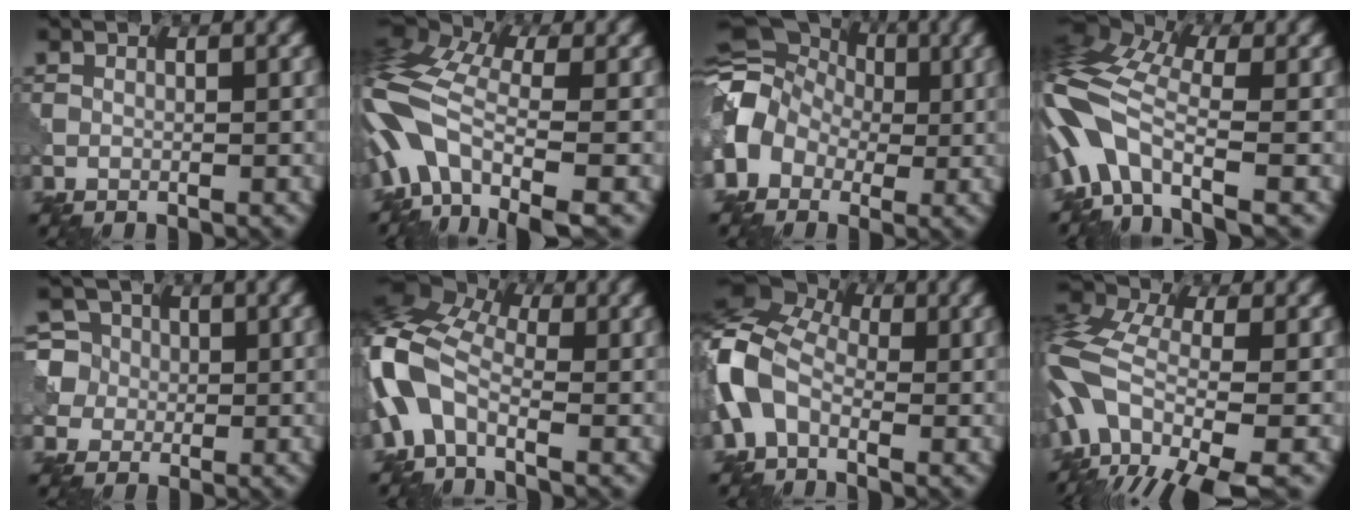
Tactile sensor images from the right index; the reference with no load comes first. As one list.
[{"total": 10.8, "force": [-3.1, 5.2, 9.0], "torque": [-0.194, 0.015, -0.072]}, {"total": 7.4, "force": [-0.5, 6.2, 4.0], "torque": [-0.069, 0.021, -0.032]}, {"total": 9.8, "force": [-2.4, 4.8, 8.3], "torque": [-0.180, 0.017, -0.063]}, {"total": 7.5, "force": [2.0, 6.9, 1.9], "torque": [-0.073, 0.042, 0.033]}, {"total": 9.1, "force": [-1.1, 5.2, 7.3], "torque": [-0.192, 0.018, -0.042]}, {"total": 9.4, "force": [-0.5, 6.1, 7.0], "torque": [-0.171, 0.018, -0.025]}, {"total": 13.6, "force": [-5.0, 6.9, 10.7], "torque": [-0.250, 0.005, -0.096]}]